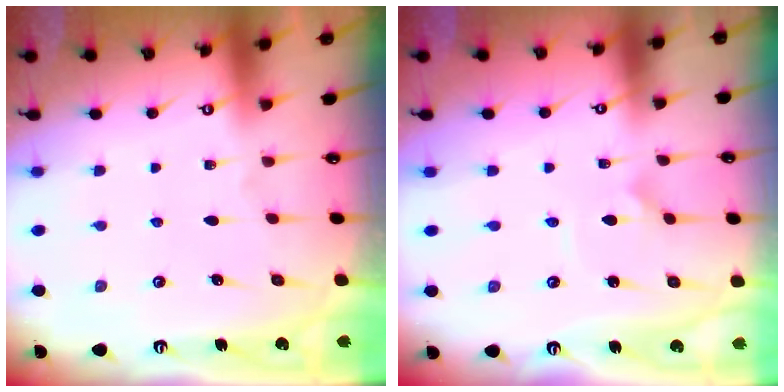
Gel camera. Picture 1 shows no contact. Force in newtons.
{"total": 2.1, "press": 2.1, "slide": 0.0}